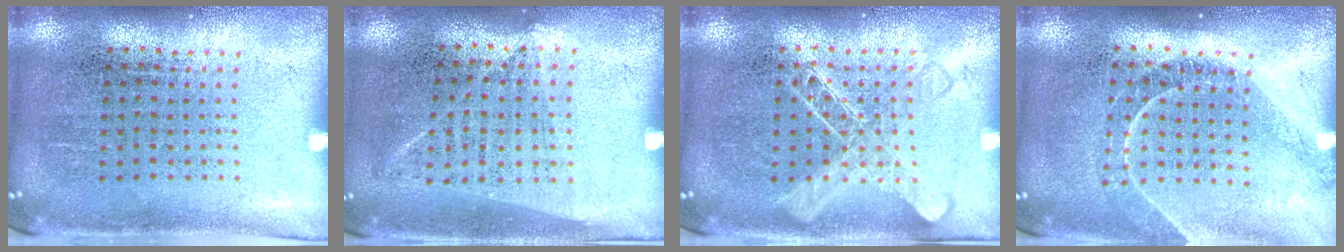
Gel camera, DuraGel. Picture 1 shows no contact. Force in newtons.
{"total": 1.0, "press": 0.9, "slide": 0.5}
{"total": 2.3, "press": 2.3, "slide": 0.4}
{"total": 1.2, "press": 1.1, "slide": 0.4}